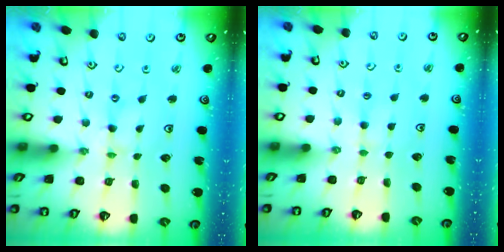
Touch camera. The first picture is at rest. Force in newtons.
{"total": 3.3, "press": 3.3, "slide": 0.4}